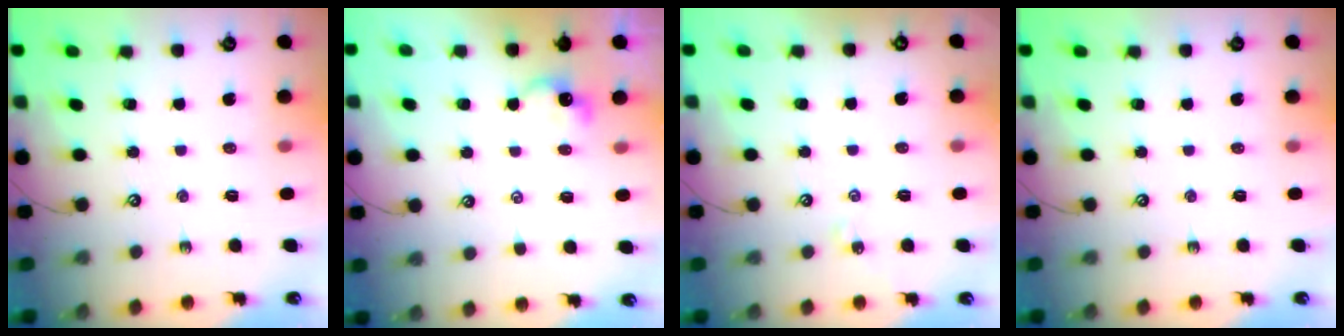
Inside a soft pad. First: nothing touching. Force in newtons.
{"total": 2.8, "press": 2.8, "slide": 0.1}
{"total": 2.6, "press": 2.6, "slide": 0.5}
{"total": 0.0}